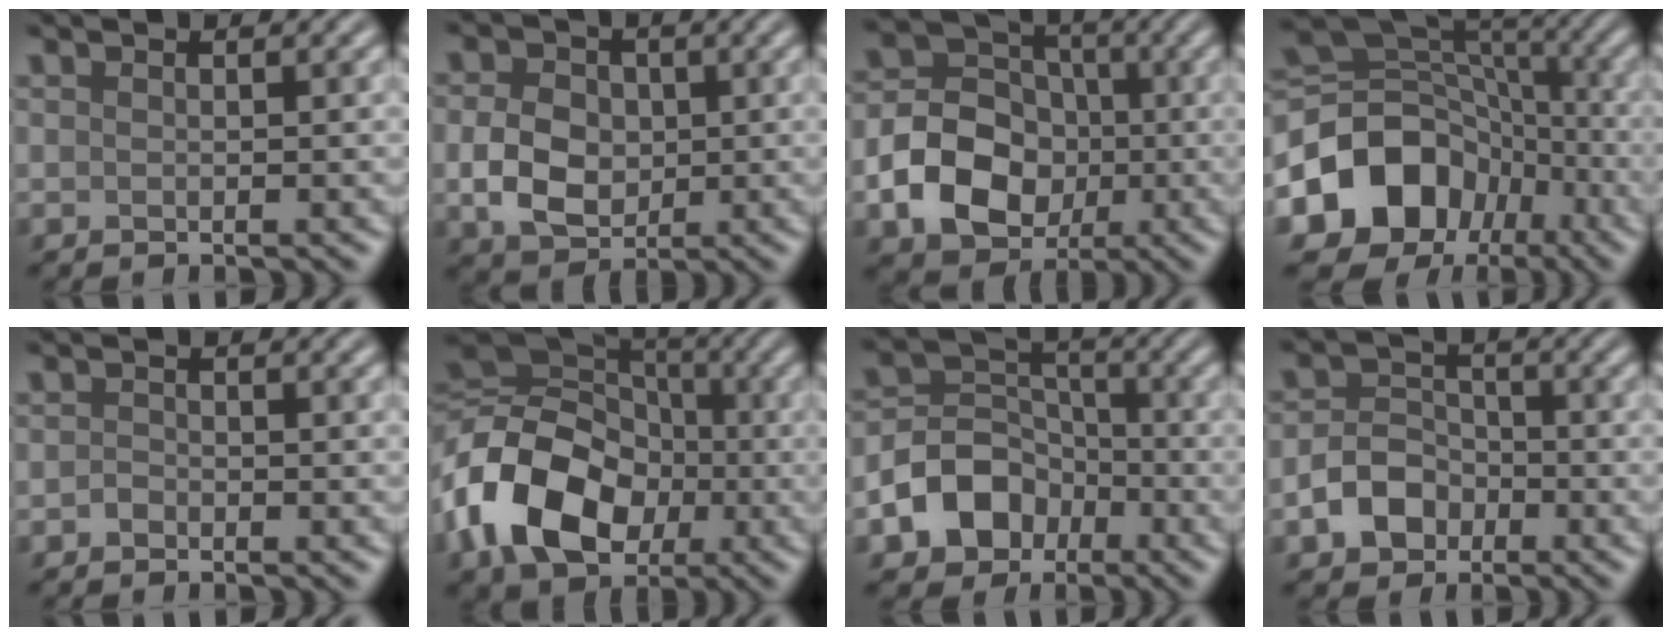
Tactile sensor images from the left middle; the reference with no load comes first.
{"total": 5.1, "force": [-0.3, 4.0, 3.1], "torque": [-0.060, 0.002, -0.009]}
{"total": 8.3, "force": [-2.1, 6.5, 4.6], "torque": [-0.069, -0.003, -0.051]}
{"total": 11.7, "force": [-4.0, 9.6, 5.4], "torque": [-0.118, -0.003, -0.081]}
{"total": 0.7, "force": [-0.4, 0.5, 0.2], "torque": [-0.003, -0.001, -0.009]}
{"total": 14.3, "force": [-3.6, 10.5, 9.0], "torque": [-0.200, -0.011, -0.077]}
{"total": 6.5, "force": [-3.1, 5.1, 2.8], "torque": [-0.032, 0.006, -0.069]}
{"total": 4.0, "force": [-1.8, 3.0, 1.9], "torque": [-0.034, 0.003, -0.035]}